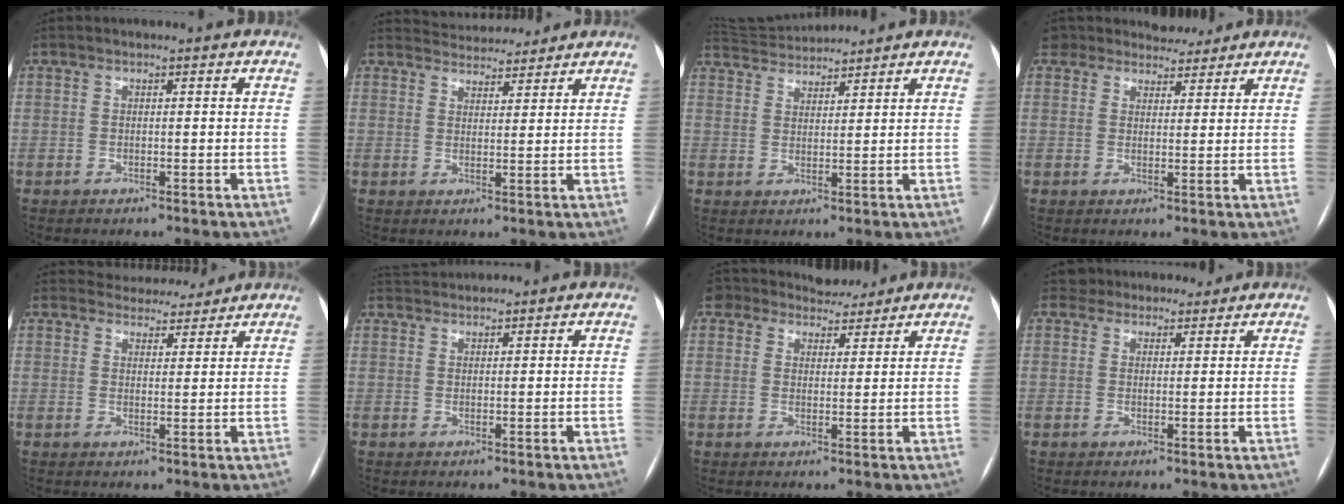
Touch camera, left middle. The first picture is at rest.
{"total": 6.4, "force": [6.2, 1.1, 0.6], "torque": [-0.010, 0.020, 0.089]}
{"total": 6.4, "force": [6.4, 0.0, 0.7], "torque": [-0.023, 0.028, 0.114]}
{"total": 7.5, "force": [7.0, 2.5, 0.3], "torque": [0.007, 0.016, 0.100]}
{"total": 6.2, "force": [6.0, 1.7, 0.1], "torque": [0.005, 0.009, 0.078]}
{"total": 2.8, "force": [2.8, -0.1, -0.1], "torque": [-0.004, 0.026, 0.059]}
{"total": 7.9, "force": [7.4, 2.6, 0.9], "torque": [-0.006, 0.012, 0.107]}
{"total": 5.6, "force": [5.1, 2.1, 0.2], "torque": [0.007, 0.019, 0.071]}